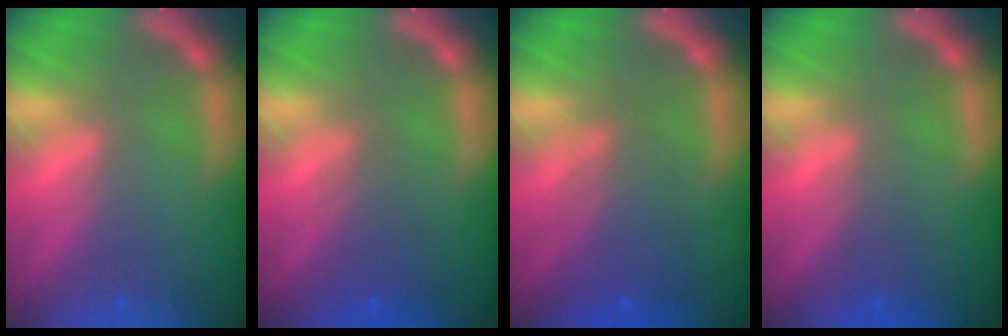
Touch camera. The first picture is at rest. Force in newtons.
{"total": 2.5}
{"total": 4.6}
{"total": 1.5}